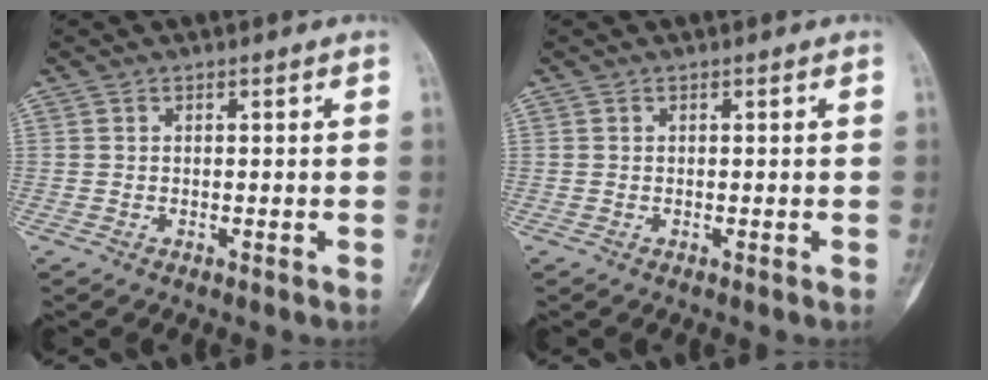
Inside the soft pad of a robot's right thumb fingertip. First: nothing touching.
{"total": 0.0}